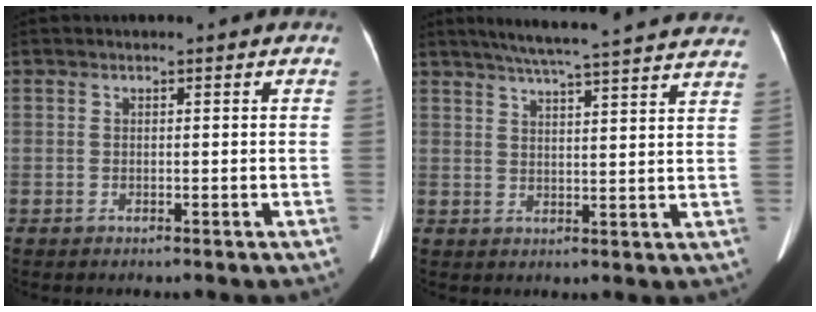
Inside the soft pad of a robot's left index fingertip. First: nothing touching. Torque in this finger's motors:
{"motor_torque": [0.83, -1.31, 0.00, 0.03]}